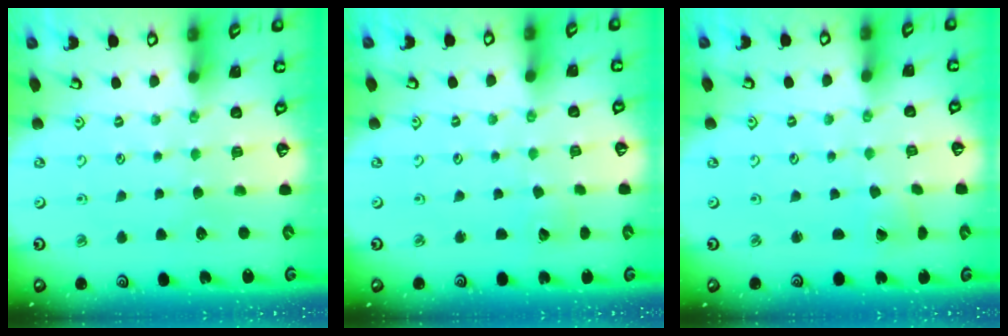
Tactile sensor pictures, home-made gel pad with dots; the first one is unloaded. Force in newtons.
{"total": 2.0, "press": 2.0, "slide": 0.2}
{"total": 0.7, "press": 0.7, "slide": 0.1}